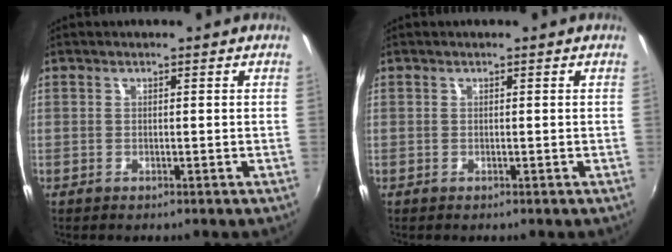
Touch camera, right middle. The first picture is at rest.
{"total": 0.0}